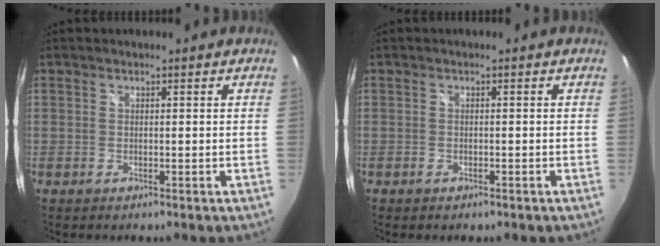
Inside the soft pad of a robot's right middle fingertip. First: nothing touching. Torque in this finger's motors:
{"motor_torque": [-0.25, -0.19, -0.06, -0.01]}